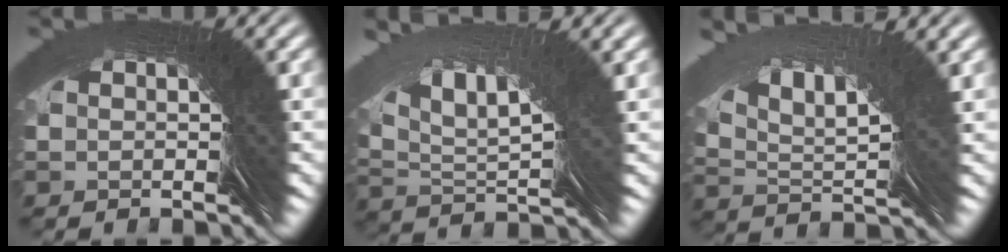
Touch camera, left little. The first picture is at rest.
{"total": 4.7, "force": [3.8, -1.6, 2.3], "torque": [-0.038, 0.048, 0.051]}
{"total": 5.1, "force": [4.2, -2.4, 1.7], "torque": [-0.016, 0.052, 0.057]}